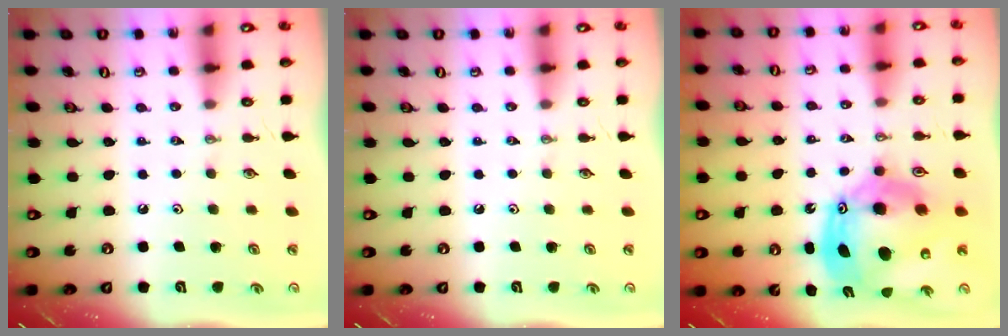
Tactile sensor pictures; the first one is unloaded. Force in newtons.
{"total": 0.0}
{"total": 19.1, "press": 19.1, "slide": 1.3}